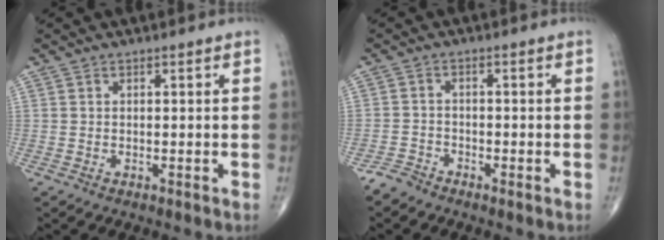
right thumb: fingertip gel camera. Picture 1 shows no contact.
{"total": 2.3, "force": [-2.2, 0.8, 0.0], "torque": [0.003, -0.003, -0.049]}